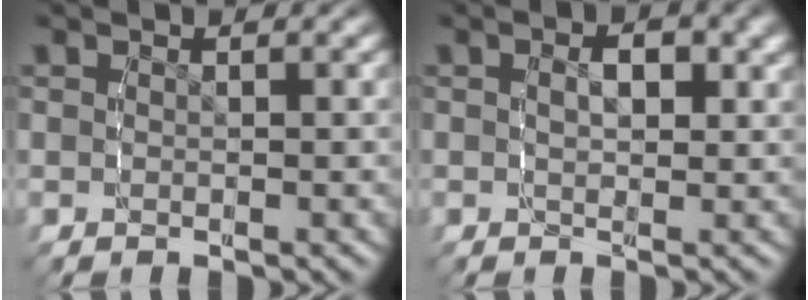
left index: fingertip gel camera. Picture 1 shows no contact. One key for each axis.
{"total": 2.6, "fx": 0.1, "fy": 1.3, "fz": 2.2, "tx": -0.030, "ty": -0.002, "tz": -0.001}